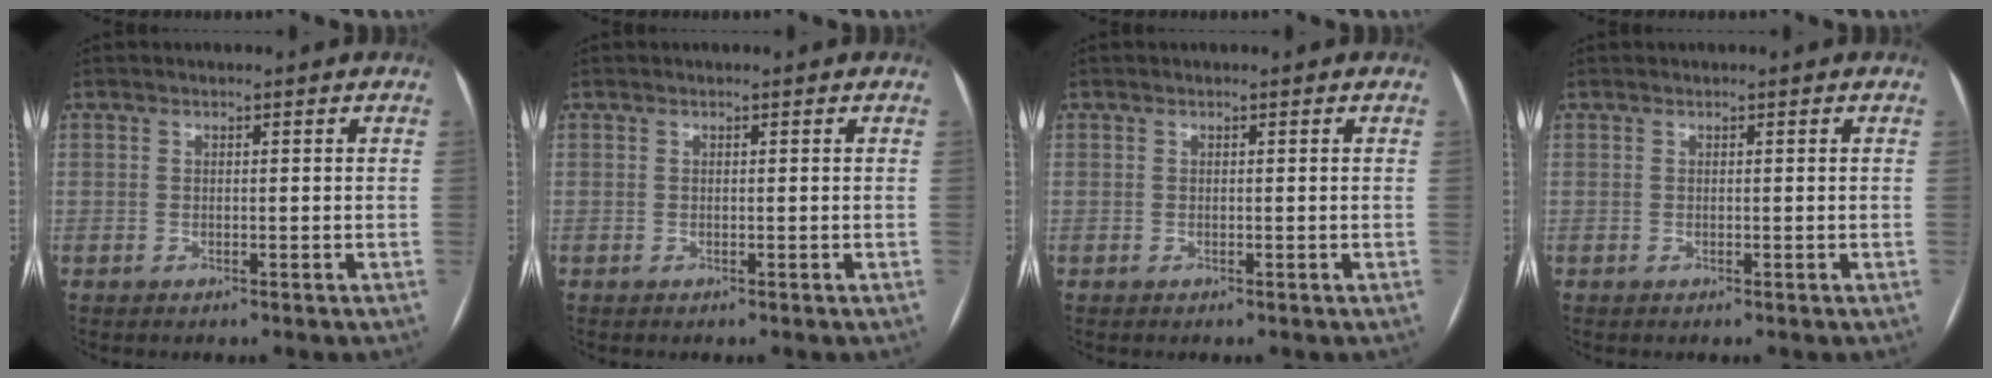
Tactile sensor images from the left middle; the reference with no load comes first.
{"total": 0.0}
{"total": 0.0}
{"total": 0.0}